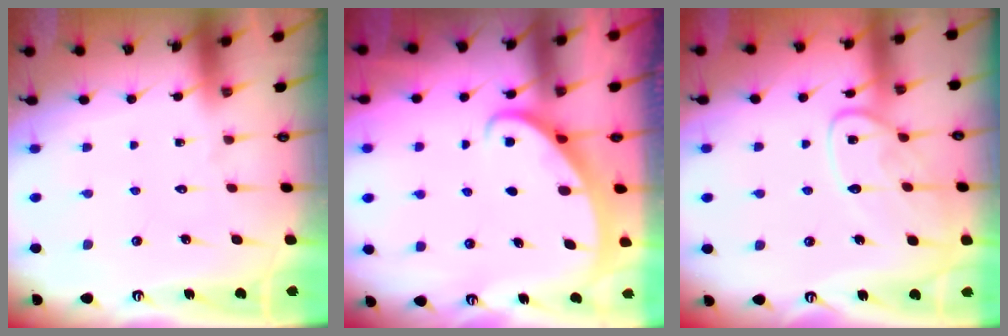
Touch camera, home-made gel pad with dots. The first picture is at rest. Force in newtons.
{"total": 2.3, "press": 2.3, "slide": 0.2}
{"total": 13.0, "press": 12.9, "slide": 1.0}